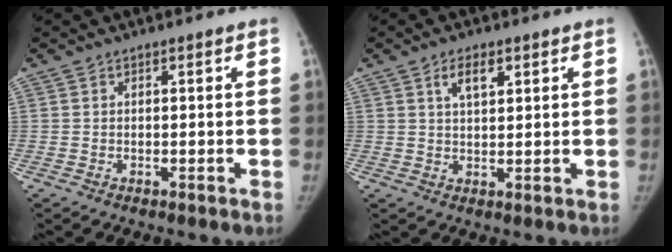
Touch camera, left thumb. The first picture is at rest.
{"total": 4.3, "force": [2.2, 2.0, 3.1], "torque": [-0.046, -0.009, 0.039]}